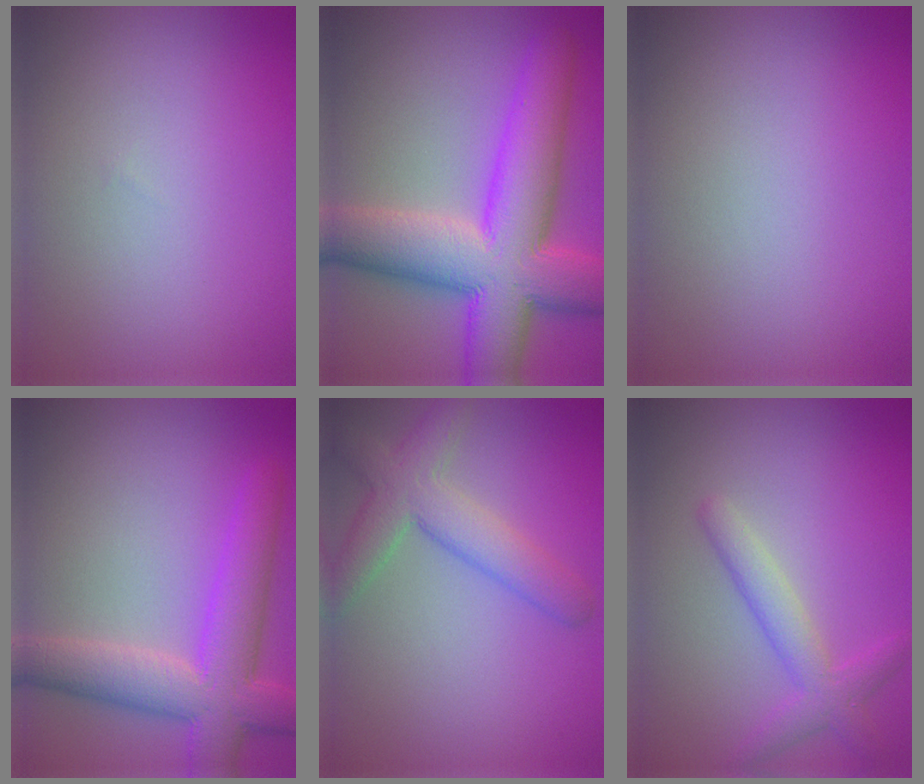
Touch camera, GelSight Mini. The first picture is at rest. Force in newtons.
{"total": 12.9, "press": 12.9, "slide": 0.3}
{"total": 0.0}
{"total": 7.5, "press": 7.5, "slide": 0.4}
{"total": 5.0, "press": 5.0, "slide": 0.3}
{"total": 3.2, "press": 3.2, "slide": 0.0}